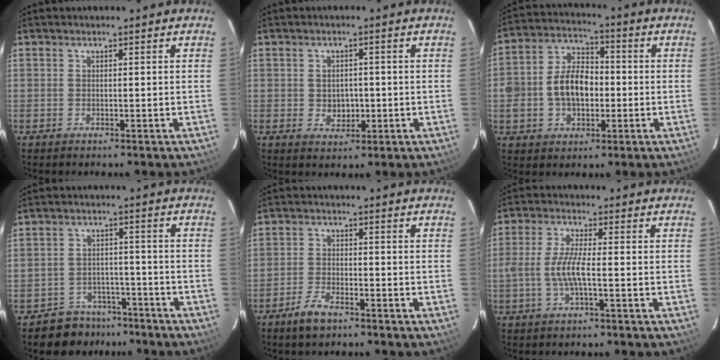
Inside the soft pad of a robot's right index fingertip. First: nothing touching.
{"total": 3.6, "force": [-0.4, 3.1, 1.8], "torque": [-0.032, 0.004, 0.001]}
{"total": 11.0, "force": [-1.3, 7.6, 7.9], "torque": [-0.159, 0.024, -0.019]}
{"total": 7.0, "force": [-5.3, 4.5, -0.1], "torque": [-0.008, 0.030, -0.076]}
{"total": 4.9, "force": [-3.6, 1.9, 2.8], "torque": [-0.072, -0.001, -0.069]}
{"total": 6.0, "force": [-1.4, 1.0, 5.8], "torque": [-0.121, 0.003, -0.027]}